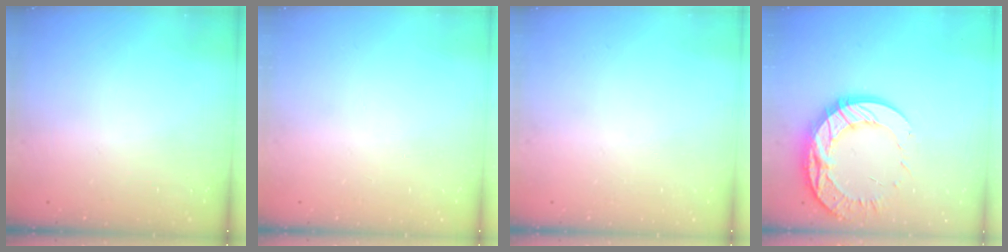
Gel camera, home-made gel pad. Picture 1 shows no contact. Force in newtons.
{"total": 0.0}
{"total": 0.0}
{"total": 17.9, "press": 17.8, "slide": 1.6}